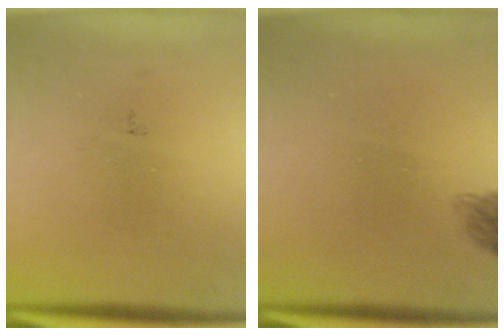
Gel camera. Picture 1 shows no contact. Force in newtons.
{"total": 1.4}